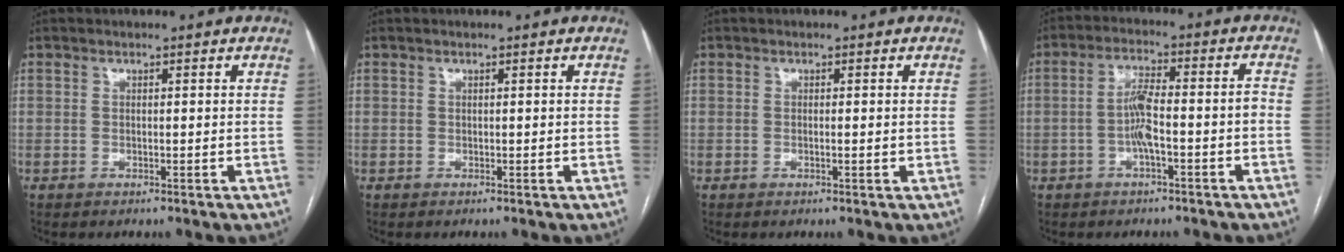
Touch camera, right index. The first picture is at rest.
{"total": 0.0}
{"total": 1.2, "force": [-0.2, 0.0, 1.1], "torque": [-0.020, -0.002, -0.001]}
{"total": 6.0, "force": [-2.0, 1.0, 5.5], "torque": [-0.108, 0.023, -0.032]}